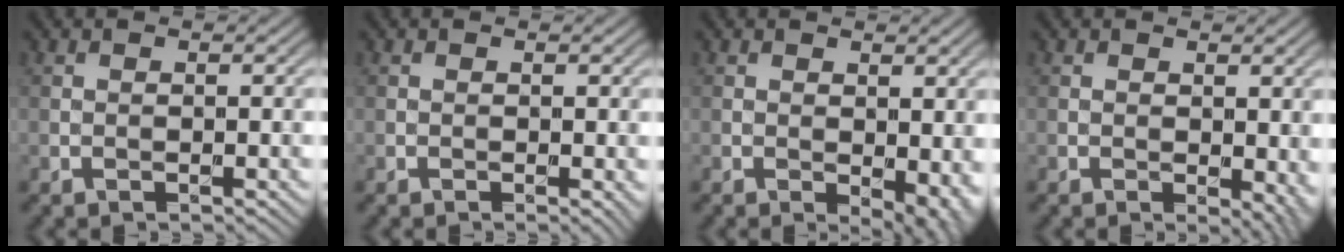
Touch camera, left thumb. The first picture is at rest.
{"total": 0.8, "force": [-0.1, 0.3, 0.7], "torque": [-0.010, -0.006, -0.002]}
{"total": 4.2, "force": [-0.6, 2.2, 3.5], "torque": [-0.043, -0.011, -0.004]}
{"total": 3.6, "force": [-0.4, 2.1, 3.0], "torque": [-0.032, -0.010, -0.003]}